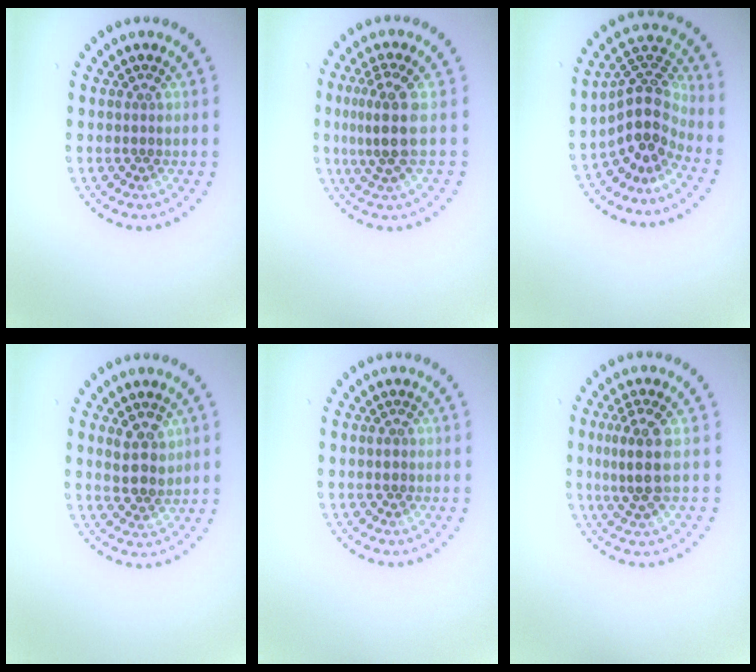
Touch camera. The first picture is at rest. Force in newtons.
{"total": 3.4, "press": 2.9, "slide": 1.8}
{"total": 4.5, "press": 3.4, "slide": 3.0}
{"total": 2.8, "press": 2.7, "slide": 0.8}
{"total": 0.9, "press": 0.9, "slide": 0.1}
{"total": 3.3, "press": 2.9, "slide": 1.4}